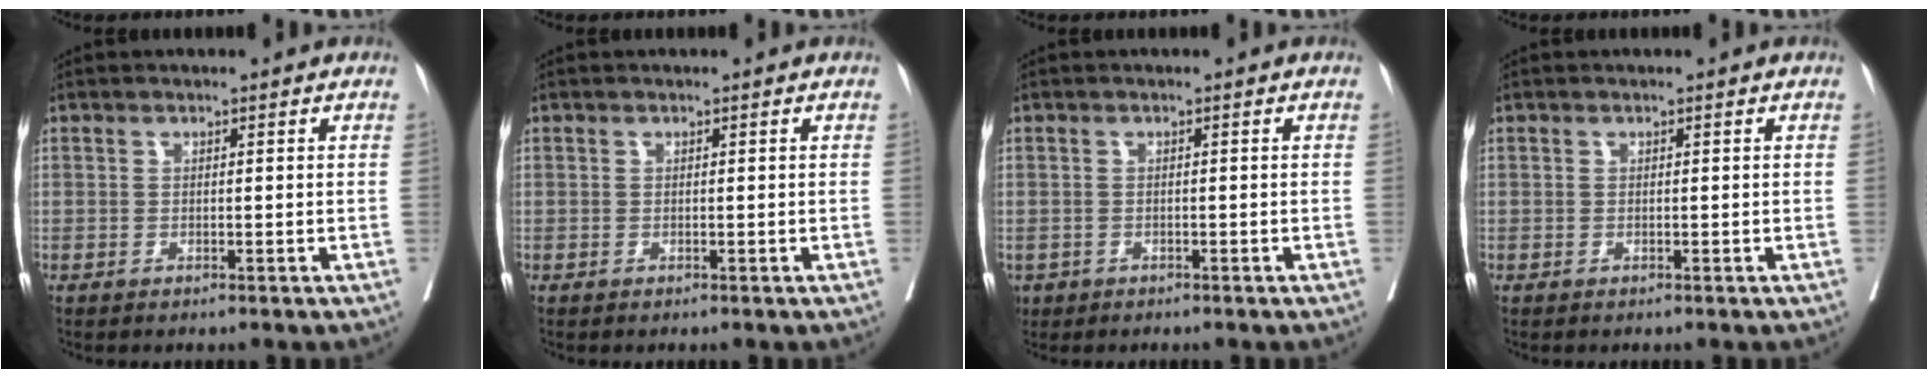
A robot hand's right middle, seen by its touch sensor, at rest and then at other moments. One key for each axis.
{"total": 0.0}
{"total": 1.9, "fx": -1.1, "fy": 1.5, "fz": 0.5, "tx": -0.013, "ty": 0.000, "tz": -0.013}
{"total": 0.0}